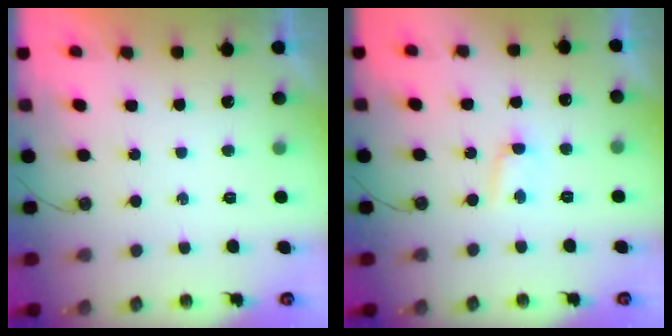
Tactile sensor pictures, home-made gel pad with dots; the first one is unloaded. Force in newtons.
{"total": 2.5, "press": 2.3, "slide": 0.8}